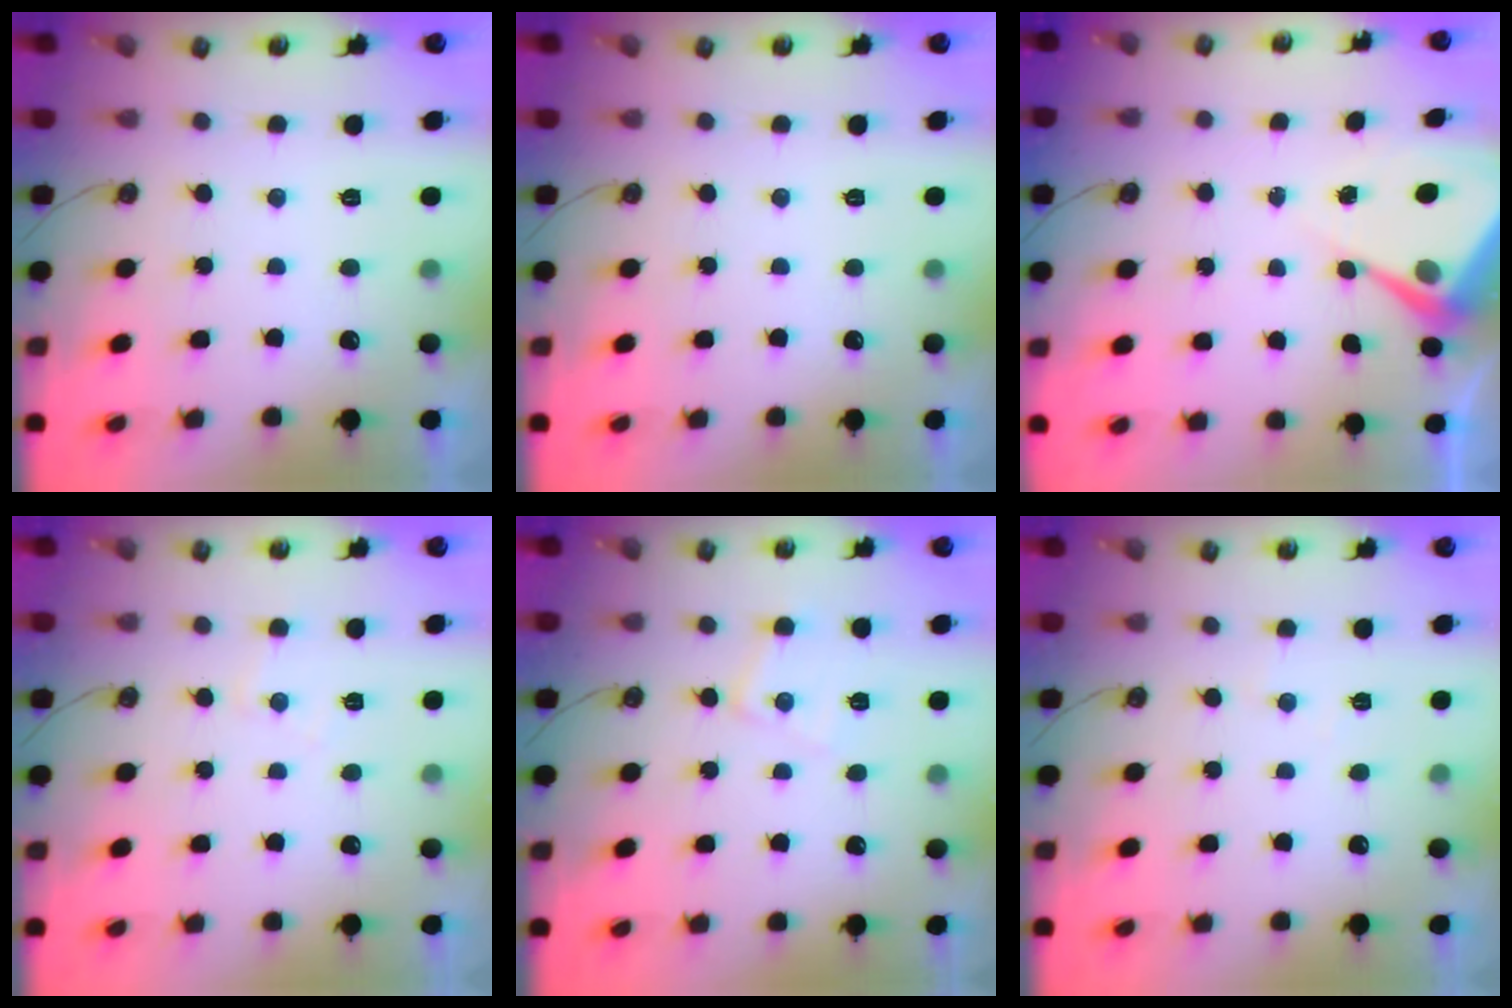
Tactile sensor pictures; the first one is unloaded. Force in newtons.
{"total": 0.0}
{"total": 6.4, "press": 6.4, "slide": 0.4}
{"total": 4.6, "press": 4.6, "slide": 0.7}
{"total": 7.6, "press": 7.6, "slide": 0.5}
{"total": 2.1, "press": 2.1, "slide": 0.4}